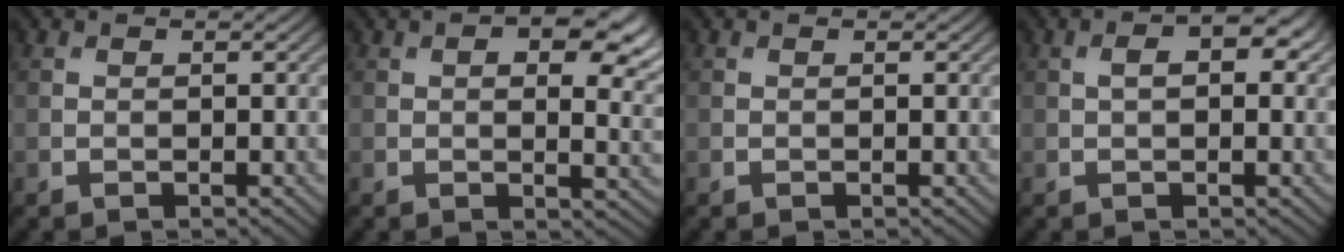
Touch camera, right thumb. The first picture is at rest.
{"total": 10.5, "force": [4.1, 5.1, 8.2], "torque": [-0.115, -0.001, 0.057]}
{"total": 0.0}
{"total": 4.2, "force": [1.0, 2.2, 3.4], "torque": [-0.056, 0.005, 0.016]}